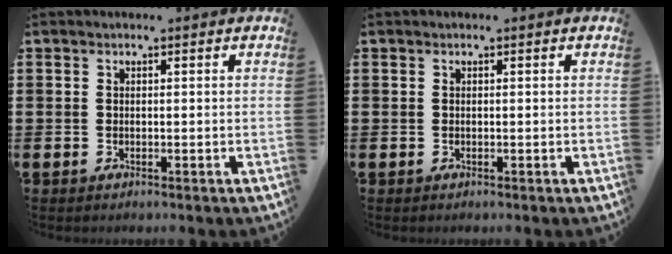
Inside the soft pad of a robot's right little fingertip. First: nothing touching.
{"total": 0.0}